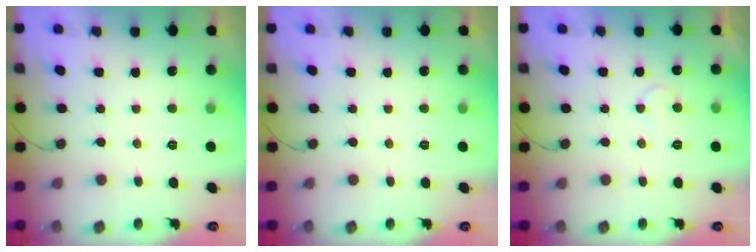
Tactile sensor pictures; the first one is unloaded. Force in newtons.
{"total": 0.0}
{"total": 4.6, "press": 4.6, "slide": 0.3}